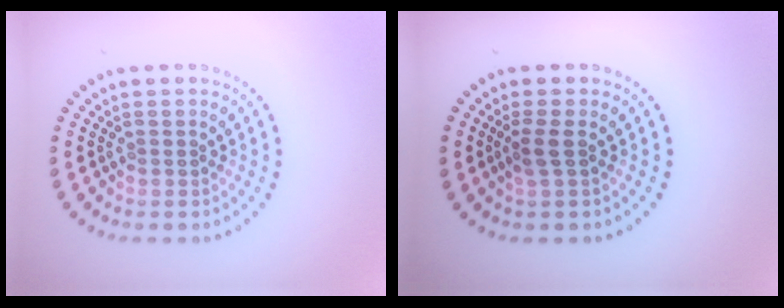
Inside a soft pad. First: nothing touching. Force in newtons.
{"total": 1.5, "press": 1.3, "slide": 0.8}